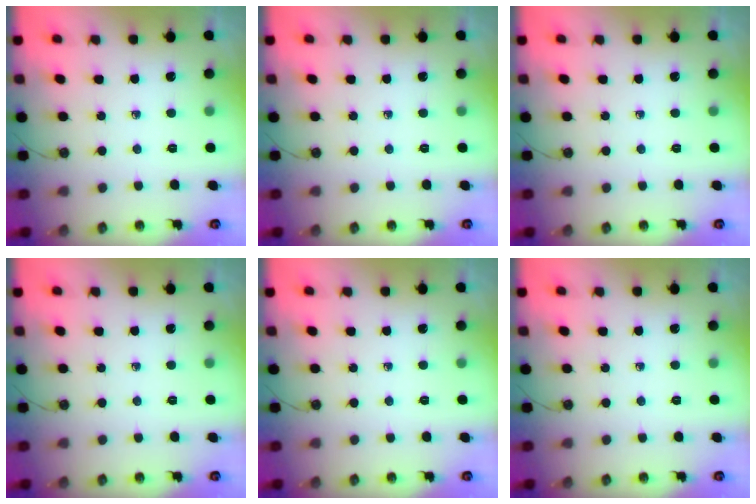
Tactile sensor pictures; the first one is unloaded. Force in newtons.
{"total": 0.0}
{"total": 0.0}
{"total": 0.0}
{"total": 0.0}
{"total": 0.0}